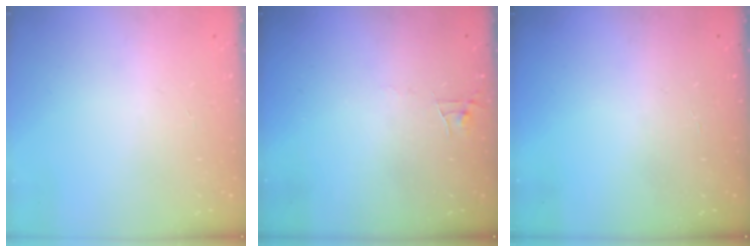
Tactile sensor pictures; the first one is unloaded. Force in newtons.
{"total": 3.5, "press": 3.5, "slide": 0.3}
{"total": 2.5, "press": 2.5, "slide": 0.3}